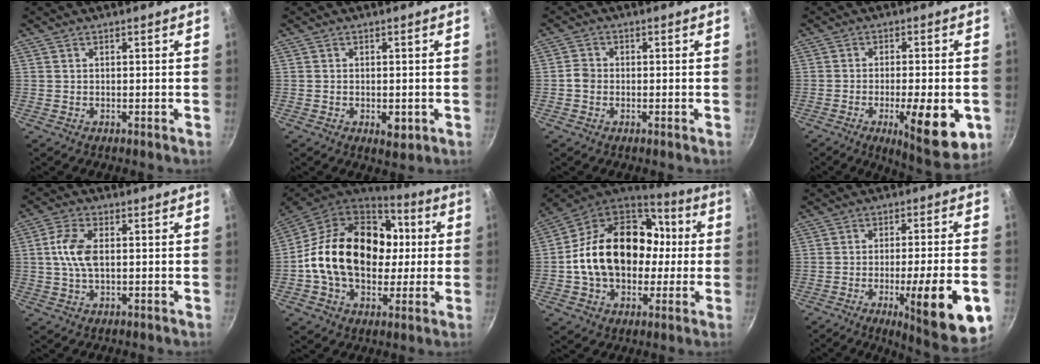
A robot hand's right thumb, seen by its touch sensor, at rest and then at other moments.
{"total": 3.3, "force": [-0.8, 1.8, 2.6], "torque": [-0.035, -0.004, -0.010]}
{"total": 2.3, "force": [-0.7, 2.0, 1.0], "torque": [-0.012, 0.013, -0.017]}
{"total": 13.8, "force": [-4.1, 4.1, 12.5], "torque": [-0.163, 0.005, -0.053]}
{"total": 6.9, "force": [0.6, 3.7, 5.8], "torque": [-0.116, 0.010, 0.006]}
{"total": 25.3, "force": [1.3, 18.2, 17.5], "torque": [-0.271, 0.032, 0.020]}
{"total": 25.0, "force": [0.4, 18.2, 17.0], "torque": [-0.268, 0.049, 0.008]}
{"total": 17.6, "force": [-5.9, 3.4, 16.2], "torque": [-0.209, 0.016, -0.078]}